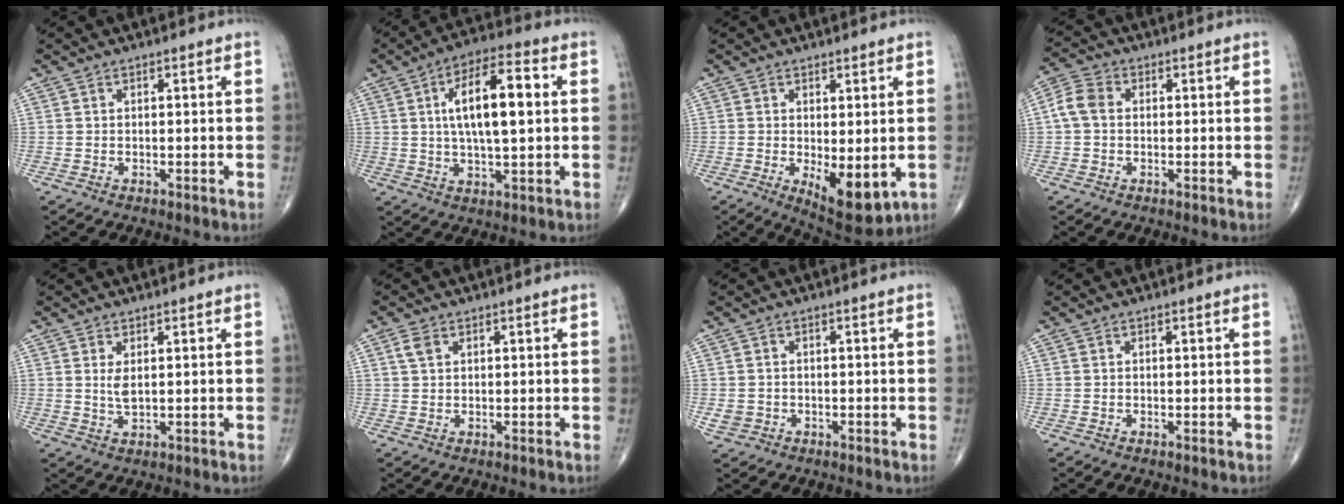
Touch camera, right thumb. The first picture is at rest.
{"total": 13.9, "force": [2.3, 5.0, 12.8], "torque": [-0.211, 0.013, 0.034]}
{"total": 8.8, "force": [-1.6, 3.7, 7.8], "torque": [-0.102, -0.022, -0.013]}
{"total": 4.9, "force": [0.2, 3.7, 3.3], "torque": [-0.071, 0.017, -0.003]}
{"total": 2.6, "force": [0.7, 1.0, 2.3], "torque": [-0.045, -0.009, 0.018]}
{"total": 2.3, "force": [1.0, 1.5, 1.5], "torque": [-0.030, 0.006, 0.021]}
{"total": 2.4, "force": [-0.6, 2.2, 0.8], "torque": [-0.006, 0.007, -0.006]}
{"total": 0.0}